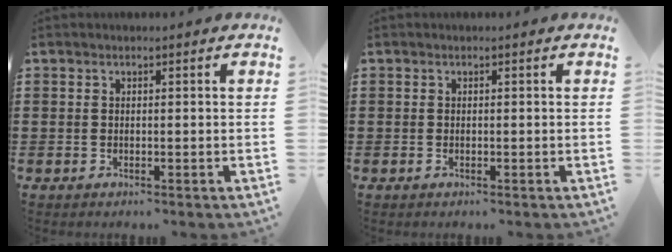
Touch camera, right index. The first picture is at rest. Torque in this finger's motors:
{"motor_torque": [-0.31, 0.38, -0.07, -0.01]}